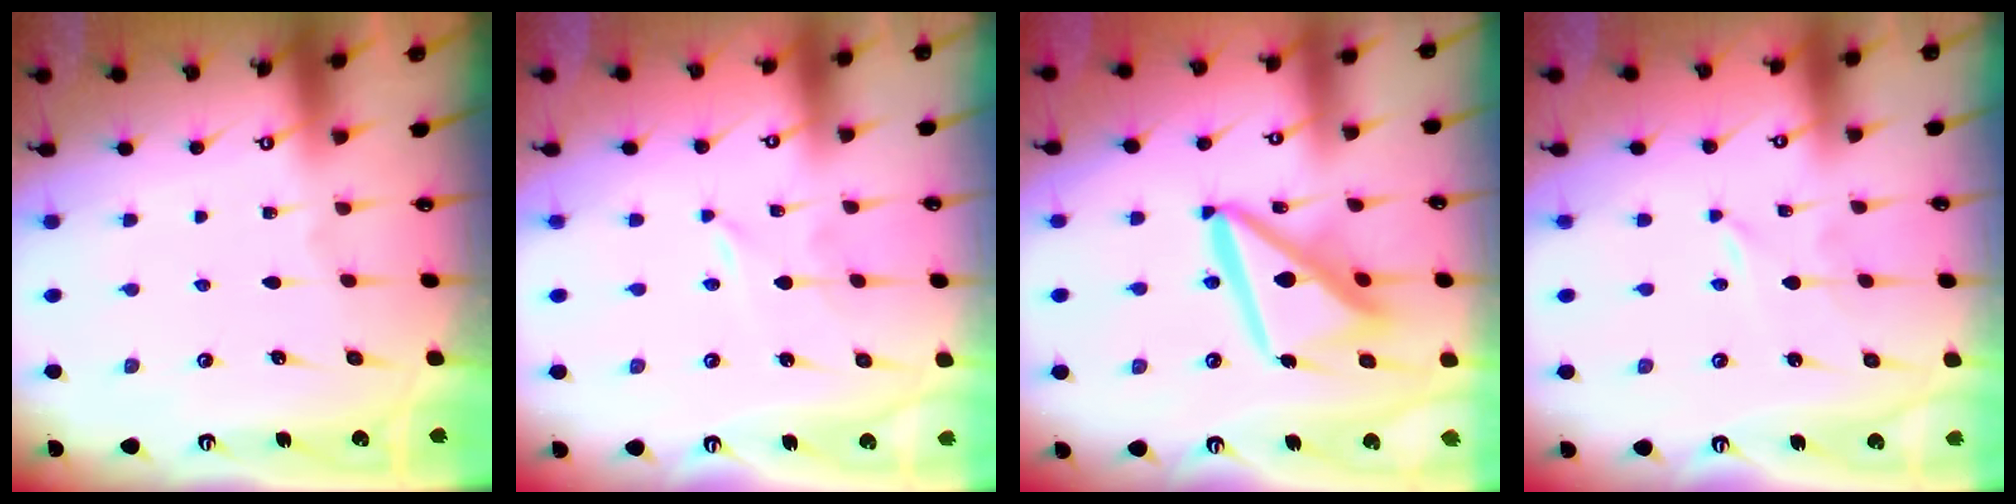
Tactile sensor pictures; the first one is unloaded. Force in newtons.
{"total": 0.0}
{"total": 16.1, "press": 15.9, "slide": 2.0}
{"total": 0.0}